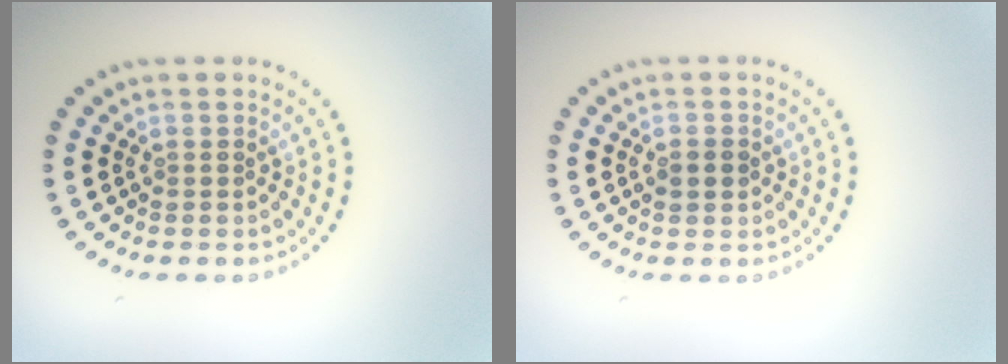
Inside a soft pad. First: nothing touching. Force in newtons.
{"total": 1.7, "press": 1.7, "slide": 0.1}